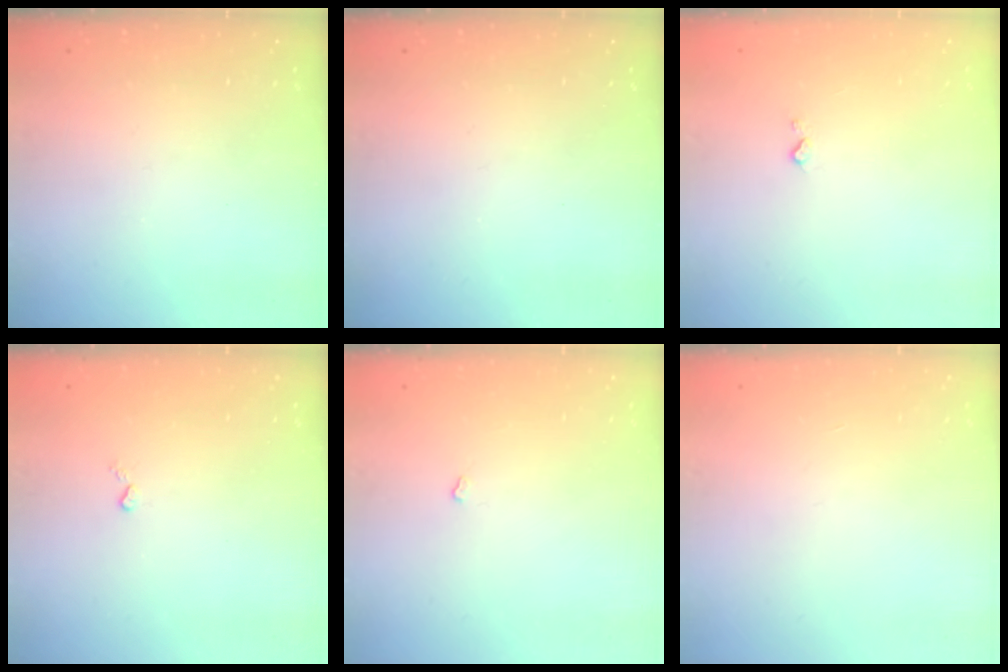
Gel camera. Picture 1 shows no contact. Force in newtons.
{"total": 0.0}
{"total": 2.8, "press": 2.7, "slide": 0.4}
{"total": 2.6, "press": 2.6, "slide": 0.5}
{"total": 1.8, "press": 1.8, "slide": 0.4}
{"total": 0.0}